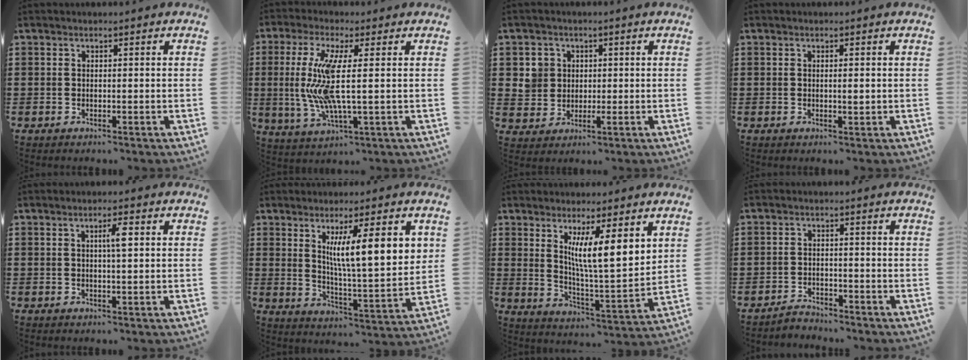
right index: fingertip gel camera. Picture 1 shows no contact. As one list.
[{"total": 10.6, "force": [0.8, 1.6, 10.4], "torque": [-0.232, -0.024, 0.006]}, {"total": 3.8, "force": [0.6, 3.6, 0.9], "torque": [-0.035, 0.013, 0.009]}, {"total": 1.2, "force": [0.0, 0.2, 1.2], "torque": [-0.021, -0.001, -0.001]}, {"total": 2.8, "force": [0.7, 0.4, 2.7], "torque": [-0.046, 0.002, 0.006]}, {"total": 10.7, "force": [4.2, 1.9, 9.7], "torque": [-0.167, -0.012, 0.063]}, {"total": 8.7, "force": [4.4, 1.1, 7.5], "torque": [-0.140, -0.022, 0.070]}, {"total": 2.3, "force": [-2.2, 0.4, -0.1], "torque": [-0.007, 0.004, -0.049]}]